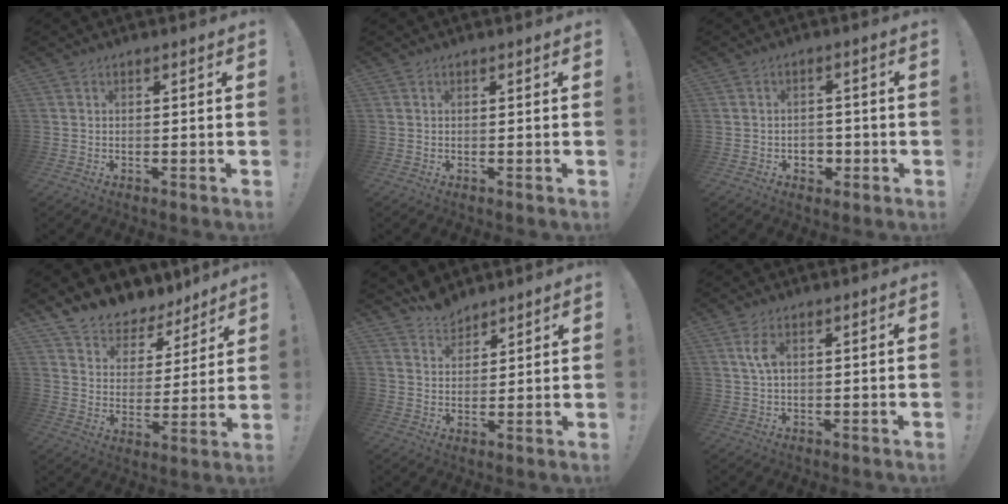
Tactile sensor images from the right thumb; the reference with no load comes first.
{"total": 0.0}
{"total": 4.0, "force": [-0.8, 3.6, 1.5], "torque": [-0.021, -0.002, -0.014]}
{"total": 8.3, "force": [7.4, 3.8, 0.9], "torque": [-0.018, -0.075, 0.136]}
{"total": 6.5, "force": [5.8, 2.7, 1.0], "torque": [-0.015, -0.038, 0.109]}
{"total": 4.4, "force": [1.4, 2.4, 3.4], "torque": [-0.073, -0.001, 0.024]}